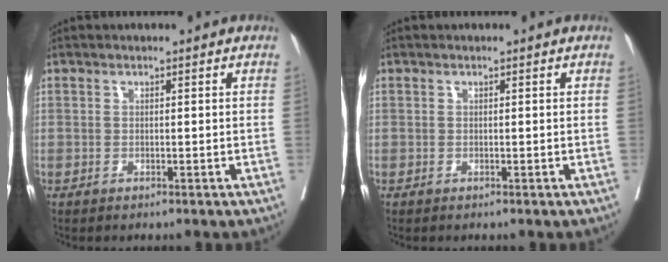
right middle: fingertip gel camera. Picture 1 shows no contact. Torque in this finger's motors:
{"motor_torque": [0.00, 0.00, 0.00, 0.01]}